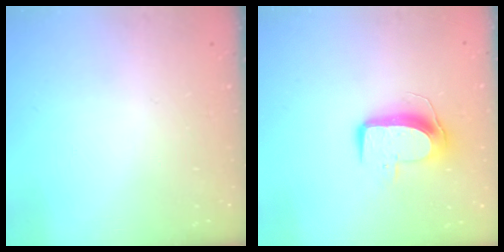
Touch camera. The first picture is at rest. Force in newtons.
{"total": 9.5, "press": 9.5, "slide": 0.5}